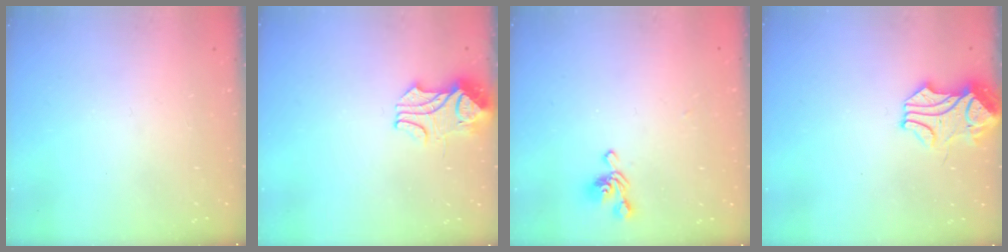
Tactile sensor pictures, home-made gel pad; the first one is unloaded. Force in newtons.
{"total": 2.3, "press": 2.1, "slide": 0.8}
{"total": 2.7, "press": 2.6, "slide": 0.6}
{"total": 0.0}